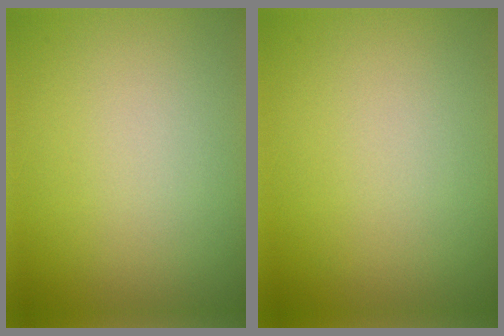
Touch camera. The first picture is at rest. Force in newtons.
{"total": 0.0}